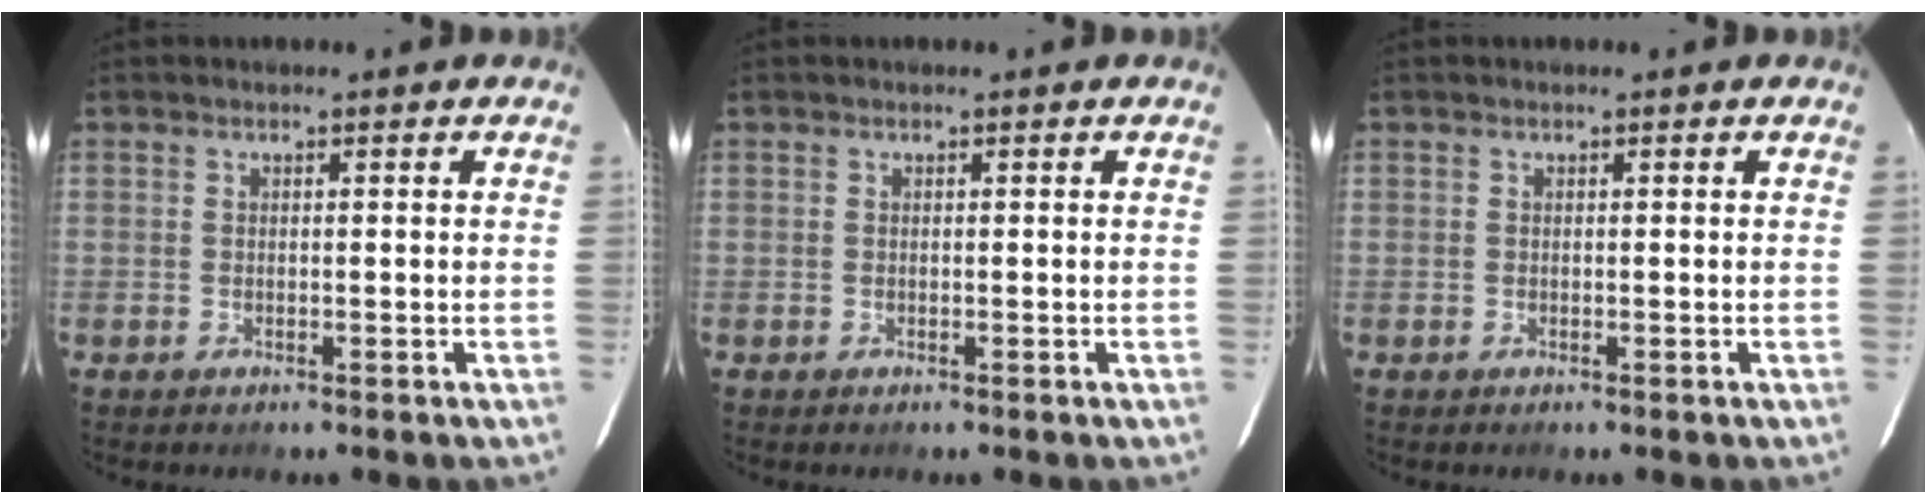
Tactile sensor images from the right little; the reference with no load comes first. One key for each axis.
{"total": 0.0}
{"total": 0.0}